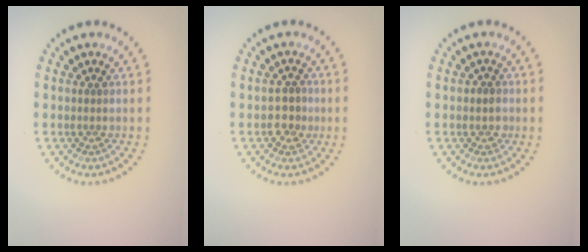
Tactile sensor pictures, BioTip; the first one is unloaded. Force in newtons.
{"total": 2.1, "press": 2.0, "slide": 0.4}
{"total": 0.9, "press": 0.9, "slide": 0.3}